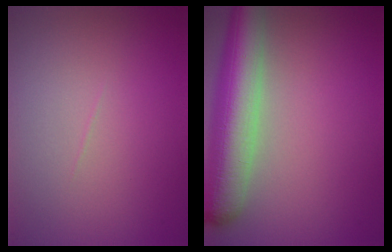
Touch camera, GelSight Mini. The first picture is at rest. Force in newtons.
{"total": 8.2, "press": 8.2, "slide": 0.3}